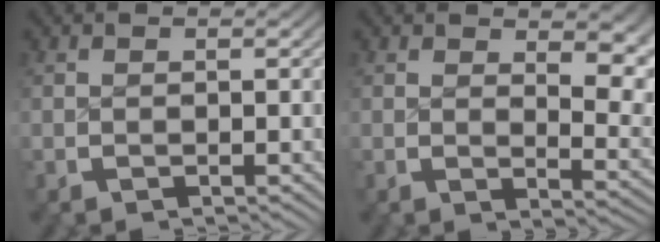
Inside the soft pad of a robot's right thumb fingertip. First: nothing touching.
{"total": 4.6, "force": [1.7, 2.1, 3.8], "torque": [-0.030, -0.015, 0.029]}